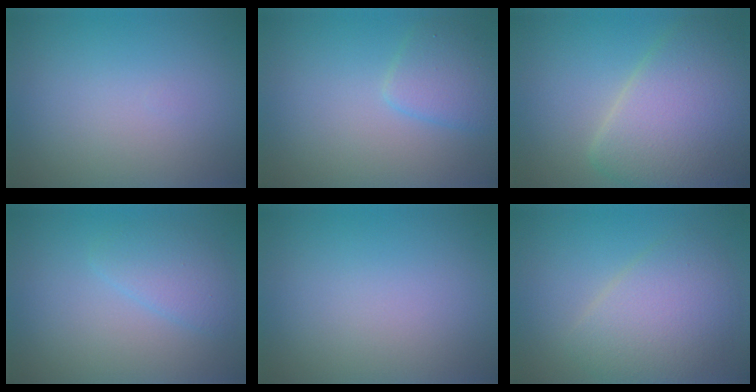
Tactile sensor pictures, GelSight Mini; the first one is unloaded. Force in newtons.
{"total": 2.7, "press": 2.7, "slide": 0.1}
{"total": 8.1, "press": 8.1, "slide": 0.2}
{"total": 2.4, "press": 2.4, "slide": 0.1}
{"total": 0.0}
{"total": 4.8, "press": 4.8, "slide": 0.1}